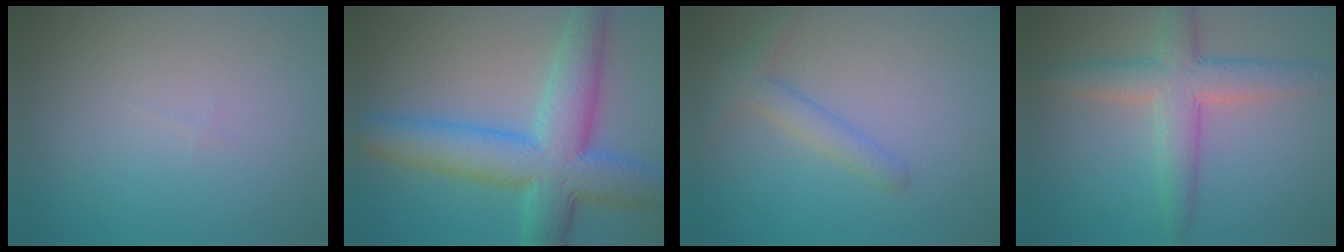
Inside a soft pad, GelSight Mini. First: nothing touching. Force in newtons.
{"total": 9.8, "press": 9.8, "slide": 0.2}
{"total": 2.2, "press": 2.2, "slide": 0.1}
{"total": 5.4, "press": 5.4, "slide": 0.2}